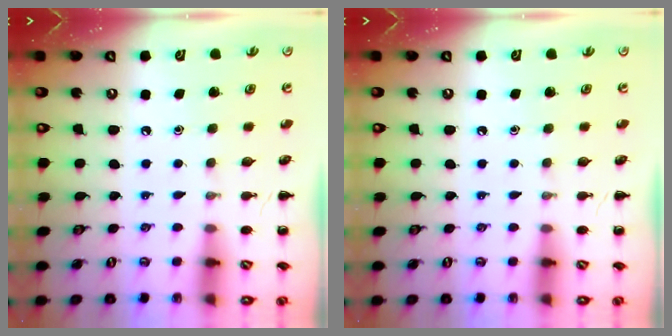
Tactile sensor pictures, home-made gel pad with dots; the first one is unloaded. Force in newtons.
{"total": 0.0}